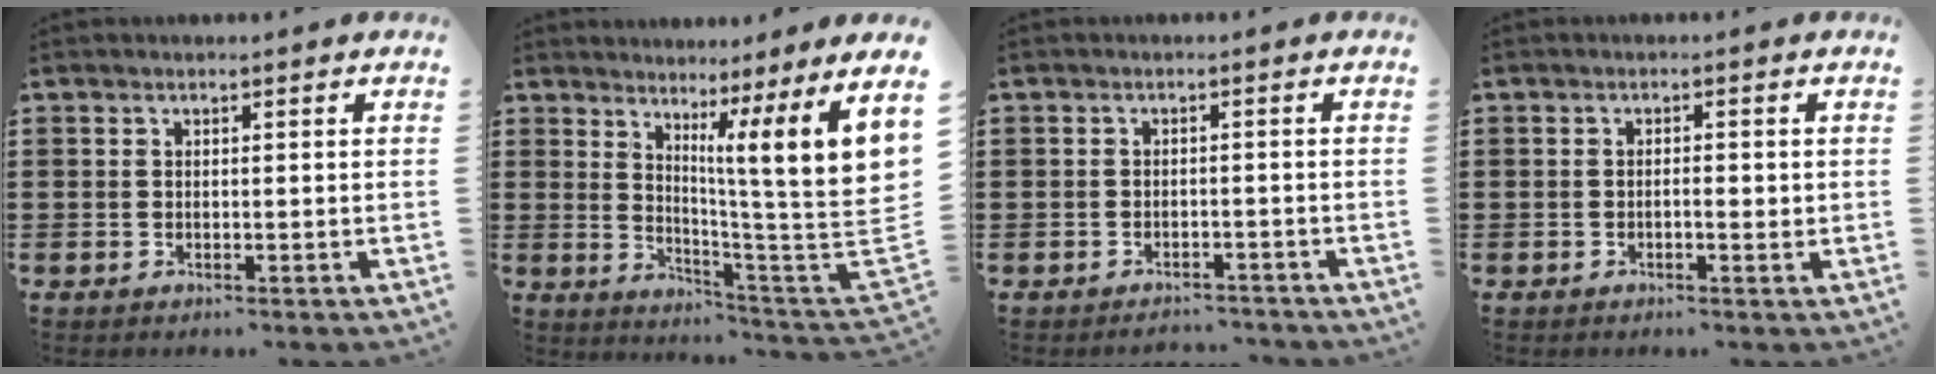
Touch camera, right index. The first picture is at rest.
{"total": 9.0, "force": [4.9, -0.4, 7.6], "torque": [-0.137, -0.066, 0.068]}
{"total": 2.0, "force": [-2.0, 0.4, -0.2], "torque": [-0.002, 0.003, -0.046]}
{"total": 1.5, "force": [-0.4, 0.4, 1.4], "torque": [-0.026, 0.002, -0.008]}